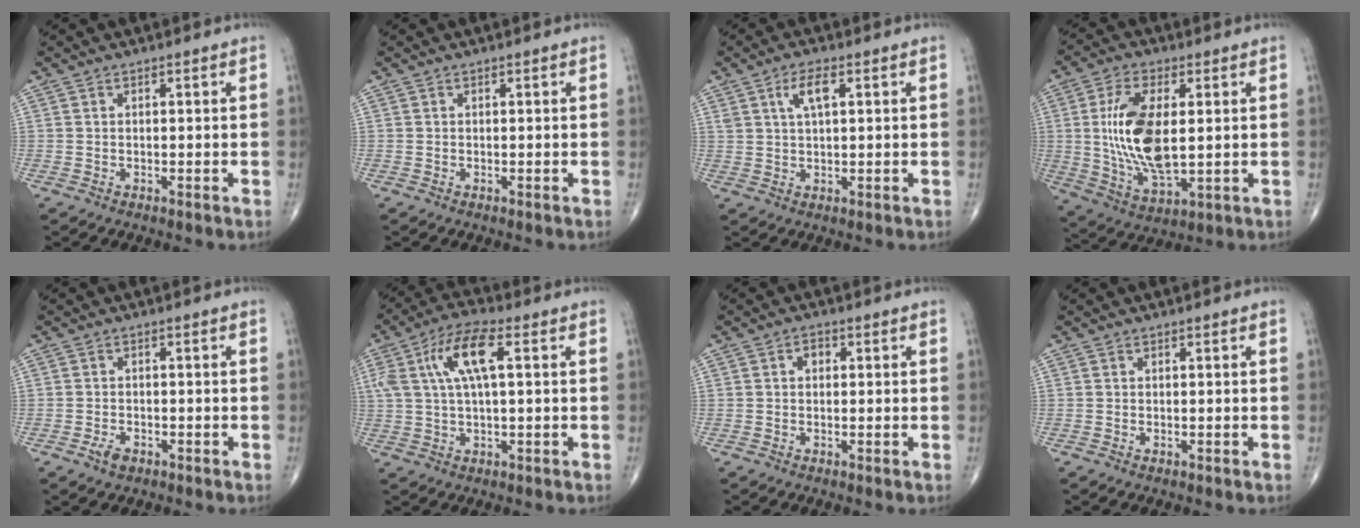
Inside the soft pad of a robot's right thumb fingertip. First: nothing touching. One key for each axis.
{"total": 0.0}
{"total": 4.5, "fx": 1.7, "fy": 1.8, "fz": 3.7, "tx": -0.071, "ty": 0.003, "tz": 0.035}
{"total": 15.1, "fx": 1.4, "fy": 6.9, "fz": 13.3, "tx": -0.262, "ty": -0.017, "tz": 0.035}
{"total": 2.3, "fx": -1.3, "fy": 1.3, "fz": 1.3, "tx": -0.023, "ty": 0.004, "tz": -0.021}
{"total": 10.2, "fx": 2.6, "fy": 3.5, "fz": 9.3, "tx": -0.202, "ty": 0.023, "tz": 0.048}
{"total": 1.8, "fx": 0.2, "fy": 1.4, "fz": 1.1, "tx": -0.008, "ty": 0.007, "tz": 0.000}
{"total": 0.0}